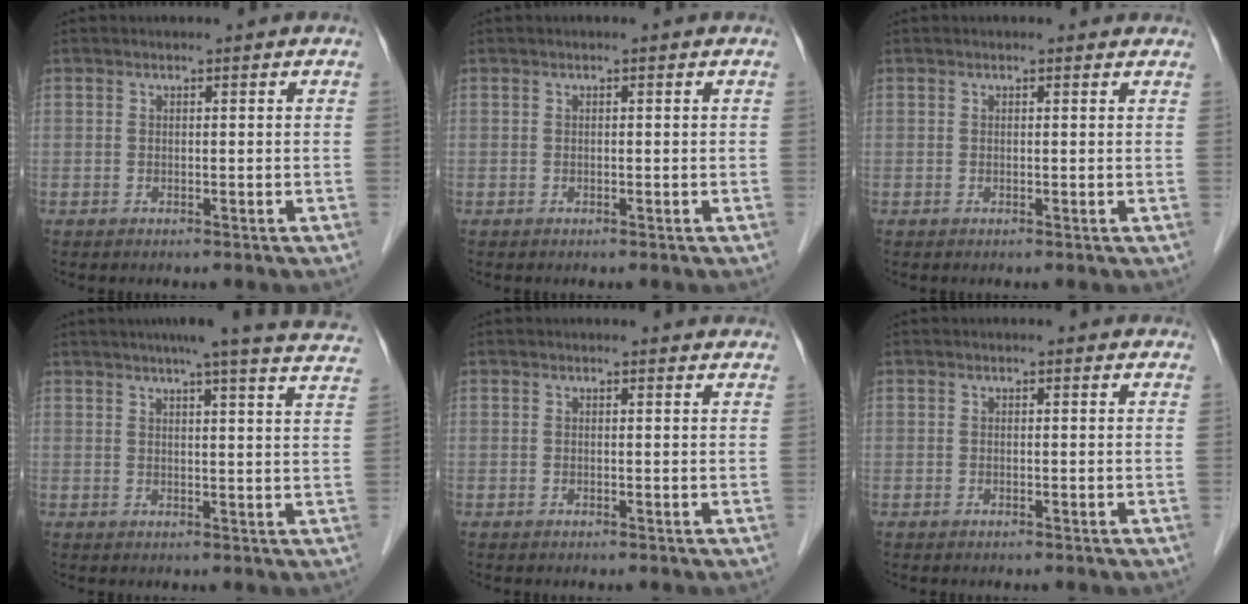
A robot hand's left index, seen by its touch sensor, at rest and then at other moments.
{"total": 0.0}
{"total": 1.1, "force": [1.0, 0.5, 0.2], "torque": [-0.007, -0.002, 0.000]}
{"total": 18.7, "force": [16.8, 0.3, 8.2], "torque": [-0.105, -0.020, 0.185]}
{"total": 2.2, "force": [2.2, 0.4, 0.3], "torque": [-0.009, -0.004, 0.012]}
{"total": 0.6, "force": [0.5, 0.4, 0.1], "torque": [-0.005, -0.002, -0.003]}